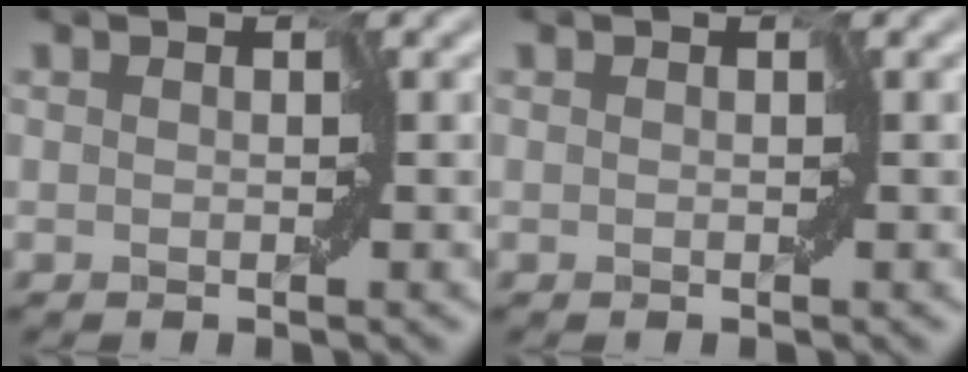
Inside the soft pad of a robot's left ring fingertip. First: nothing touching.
{"total": 0.0}